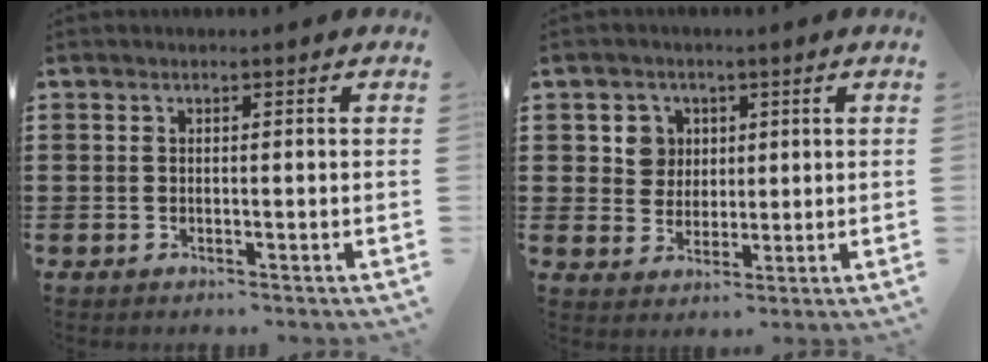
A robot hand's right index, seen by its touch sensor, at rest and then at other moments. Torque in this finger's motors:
{"motor_torque": [0.31, -0.30, 0.10, 0.00]}